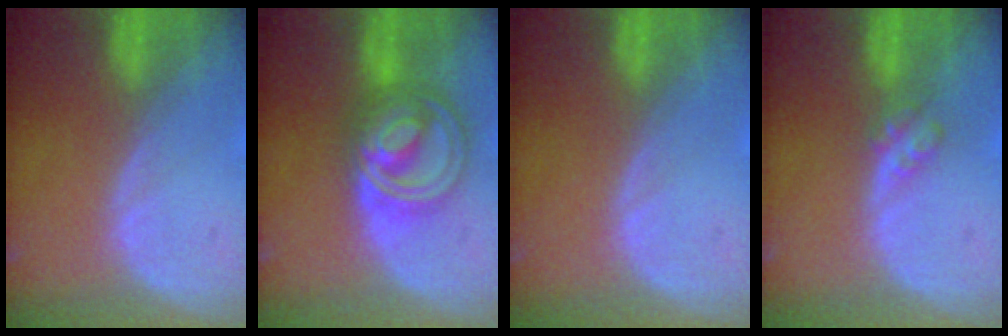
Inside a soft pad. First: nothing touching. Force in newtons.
{"total": 8.0, "press": 8.0, "slide": 0.5}
{"total": 0.0}
{"total": 2.7, "press": 2.3, "slide": 1.3}